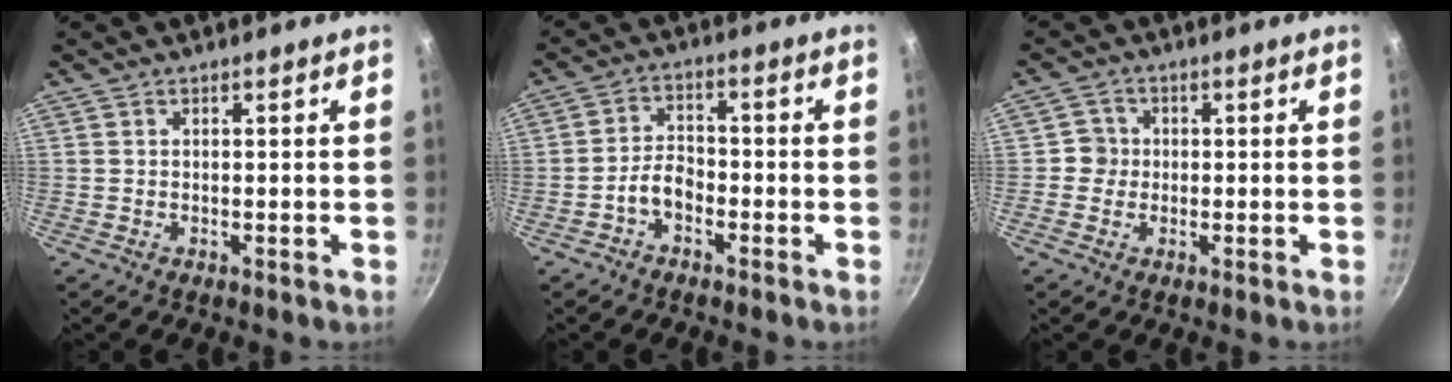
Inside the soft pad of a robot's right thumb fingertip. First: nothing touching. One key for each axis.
{"total": 4.6, "fx": -2.4, "fy": 2.8, "fz": 2.7, "tx": -0.036, "ty": 0.032, "tz": -0.049}
{"total": 3.4, "fx": -0.3, "fy": 3.3, "fz": 0.6, "tx": 0.017, "ty": 0.008, "tz": -0.014}